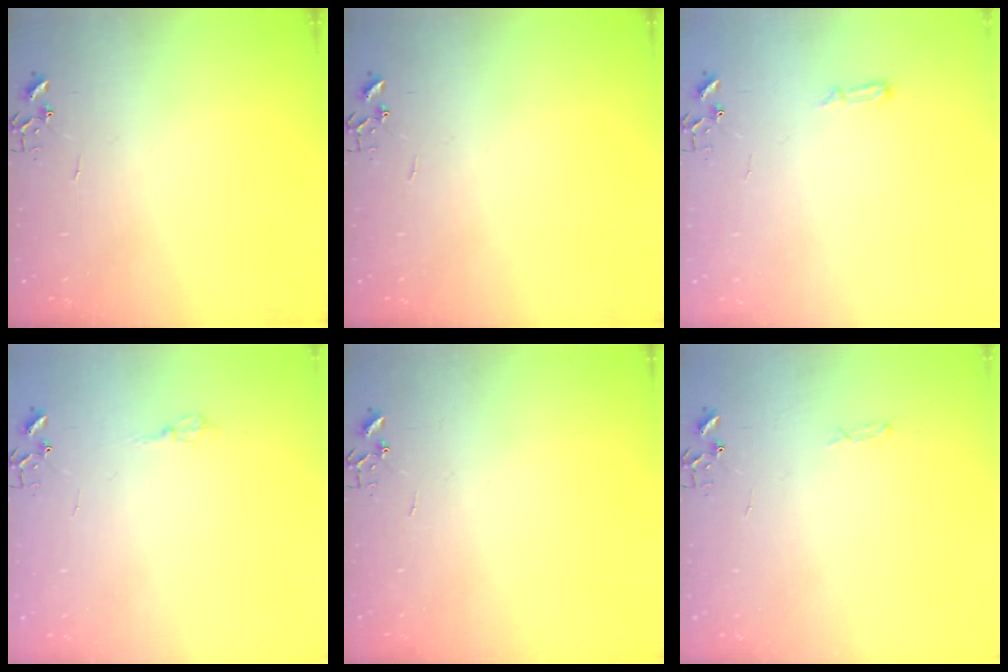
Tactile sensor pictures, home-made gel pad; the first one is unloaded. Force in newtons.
{"total": 0.0}
{"total": 4.8, "press": 4.8, "slide": 0.5}
{"total": 6.5, "press": 6.4, "slide": 0.8}
{"total": 0.0}
{"total": 3.3, "press": 3.3, "slide": 0.5}